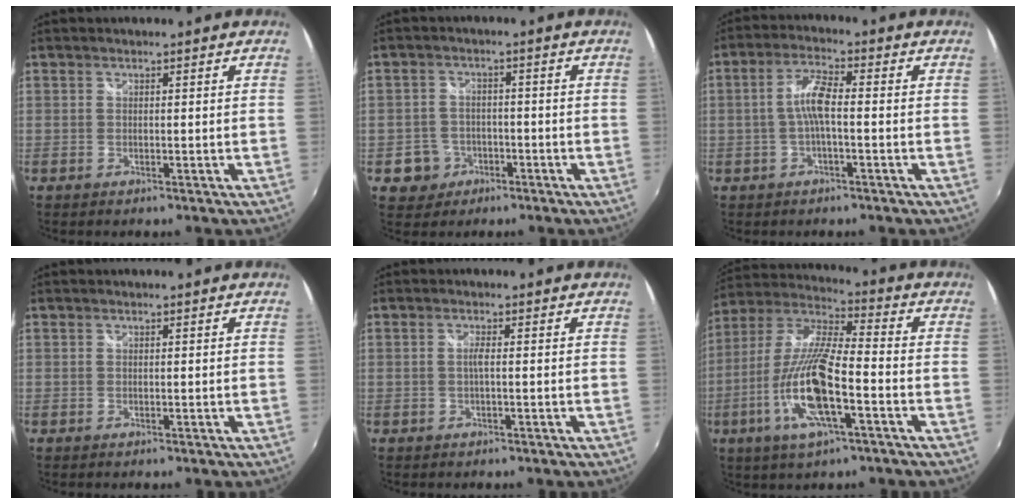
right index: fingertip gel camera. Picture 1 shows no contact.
{"total": 5.5, "force": [-2.3, 5.0, 0.7], "torque": [-0.029, 0.015, -0.033]}
{"total": 5.4, "force": [-0.9, 1.0, 5.2], "torque": [-0.108, 0.011, -0.018]}
{"total": 0.0}
{"total": 1.3, "force": [-0.3, -0.2, 1.3], "torque": [-0.023, 0.002, -0.007]}
{"total": 16.5, "force": [-5.9, 3.6, 15.0], "torque": [-0.310, -0.016, -0.118]}